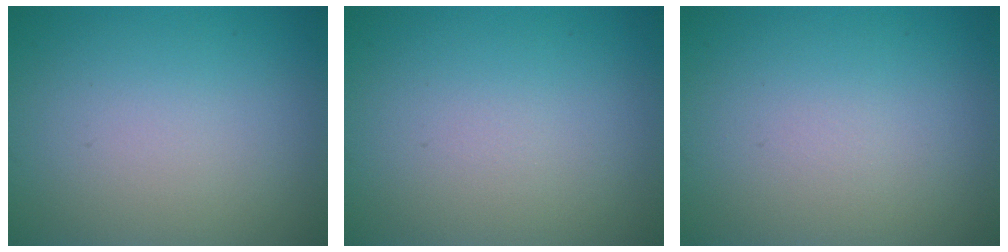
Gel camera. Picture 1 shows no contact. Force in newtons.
{"total": 0.0}
{"total": 0.0}